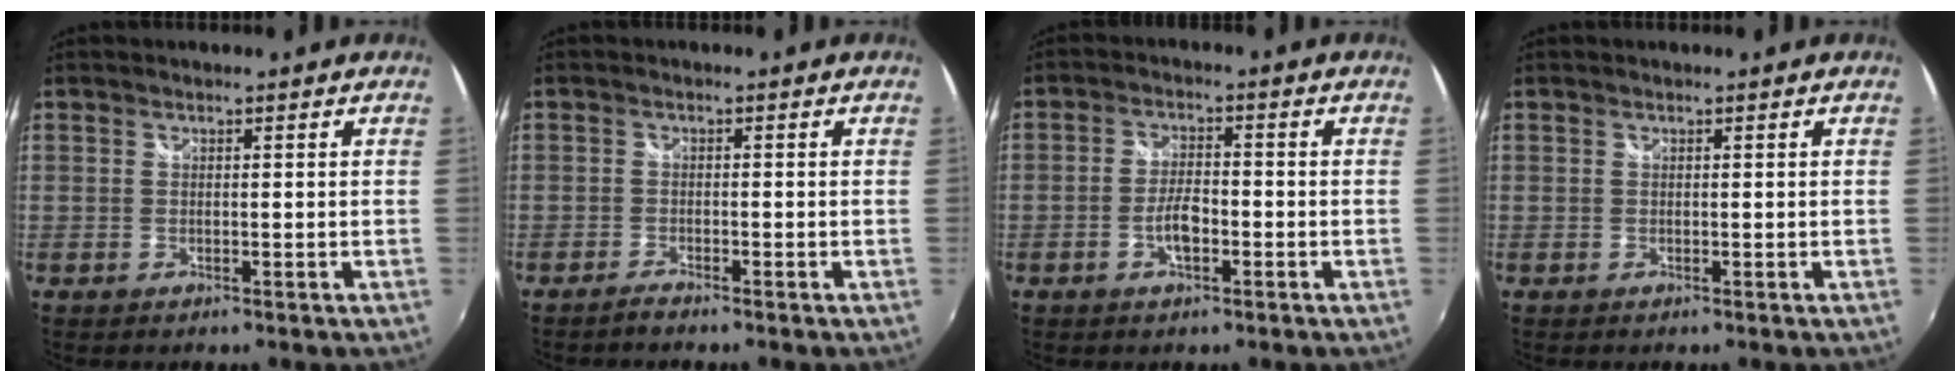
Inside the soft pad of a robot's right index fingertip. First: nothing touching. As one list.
[{"total": 1.4, "force": [-1.4, 0.0, 0.3], "torque": [-0.014, -0.004, -0.030]}, {"total": 4.6, "force": [-1.8, 1.8, 3.7], "torque": [-0.077, 0.003, -0.034]}, {"total": 0.0}]